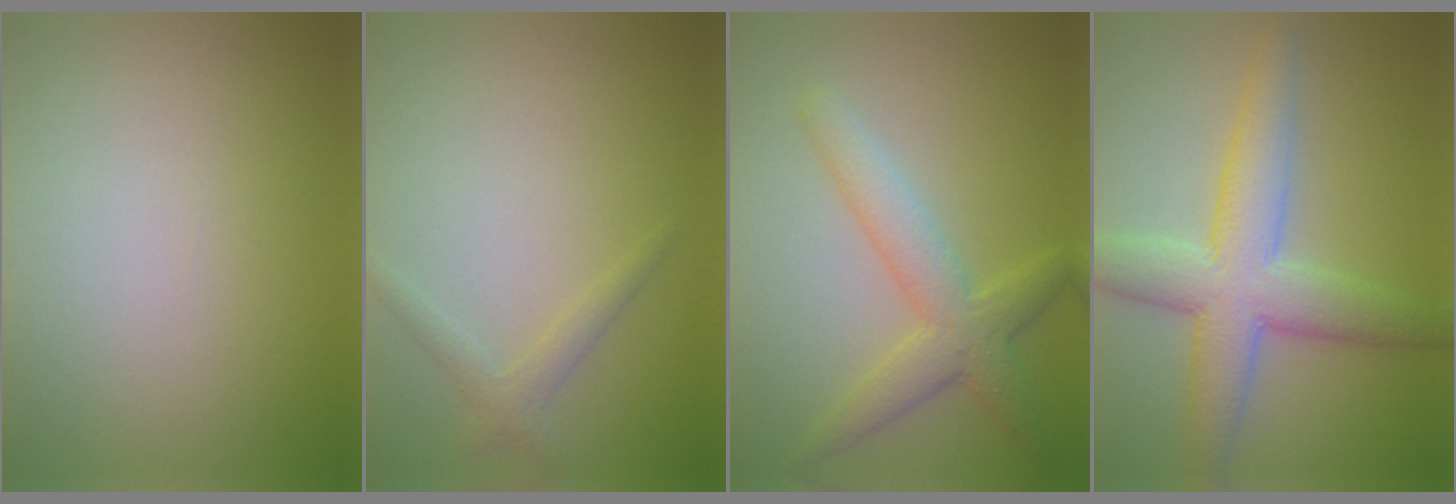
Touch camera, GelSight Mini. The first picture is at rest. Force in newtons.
{"total": 1.6, "press": 1.6, "slide": 0.1}
{"total": 4.3, "press": 4.3, "slide": 0.2}
{"total": 7.0, "press": 7.0, "slide": 0.0}